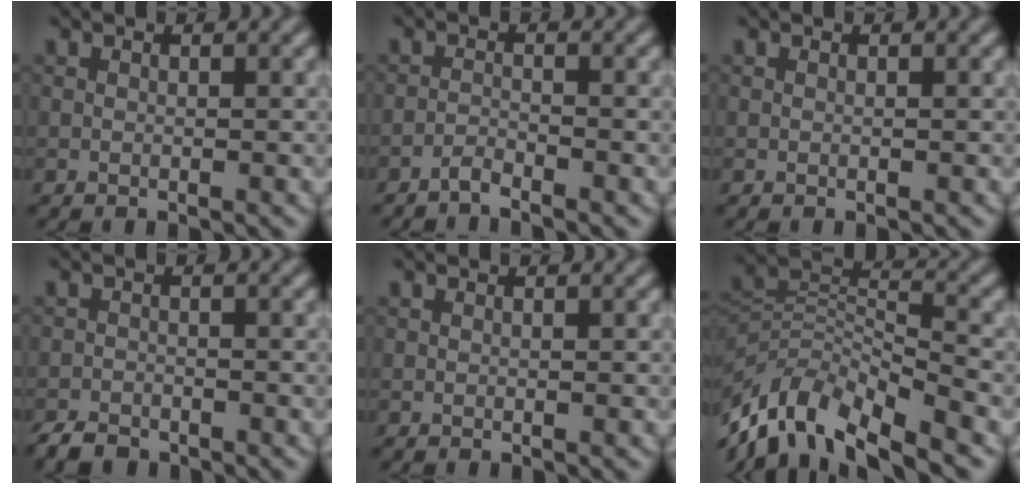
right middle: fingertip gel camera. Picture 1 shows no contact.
{"total": 1.3, "force": [-1.3, -0.2, 0.0], "torque": [-0.001, 0.013, -0.024]}
{"total": 0.0}
{"total": 2.2, "force": [-2.2, 0.5, 0.0], "torque": [-0.002, 0.005, -0.034]}
{"total": 0.0}
{"total": 10.0, "force": [-7.0, 3.8, 6.1], "torque": [-0.122, 0.015, -0.125]}